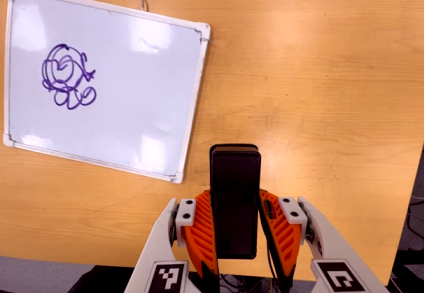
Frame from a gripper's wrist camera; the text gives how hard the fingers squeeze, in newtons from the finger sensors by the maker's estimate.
{"total": 3.7, "left": 2.1, "right": 5.3}